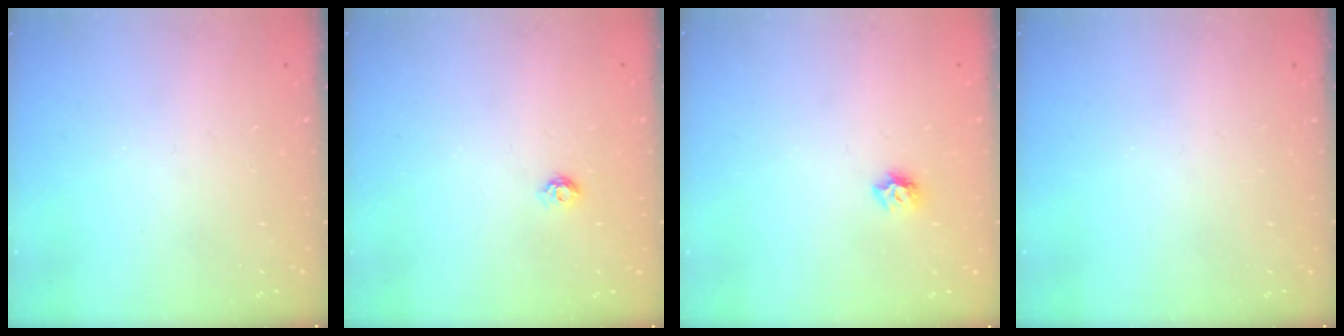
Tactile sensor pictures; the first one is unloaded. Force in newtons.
{"total": 3.9, "press": 3.9, "slide": 0.5}
{"total": 5.8, "press": 5.8, "slide": 0.7}
{"total": 0.0}